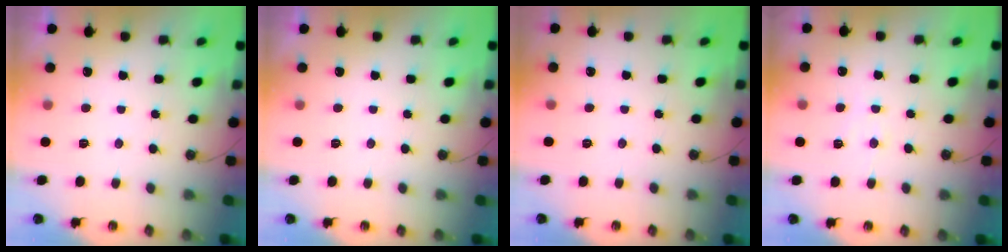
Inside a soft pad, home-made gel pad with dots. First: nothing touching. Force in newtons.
{"total": 0.0}
{"total": 2.2, "press": 2.1, "slide": 0.3}
{"total": 5.5, "press": 5.5, "slide": 0.3}